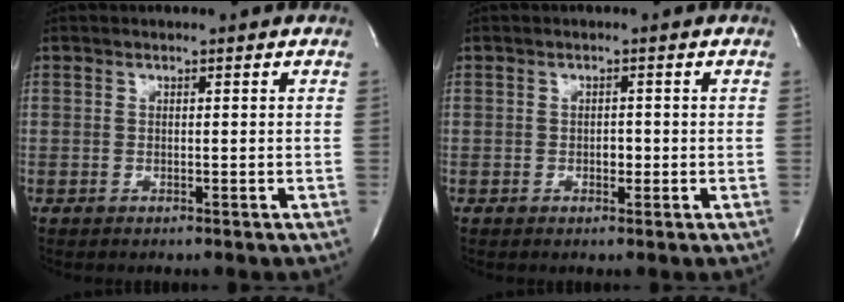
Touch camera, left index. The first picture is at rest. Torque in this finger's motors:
{"motor_torque": [0.02, 0.01, 0.00, 0.00]}